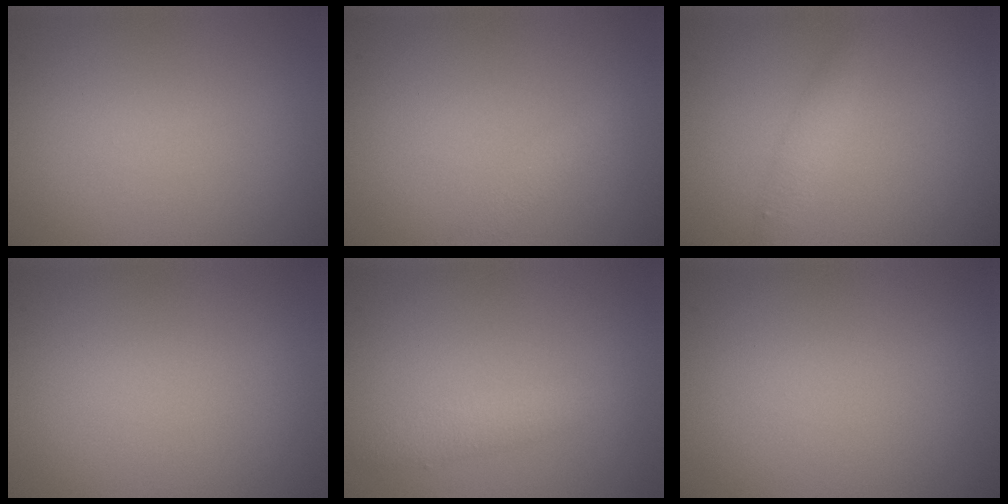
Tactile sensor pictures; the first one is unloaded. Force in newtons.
{"total": 1.2, "press": 1.2, "slide": 0.0}
{"total": 1.4, "press": 1.4, "slide": 0.1}
{"total": 0.0}
{"total": 1.9, "press": 1.9, "slide": 0.1}
{"total": 0.0}